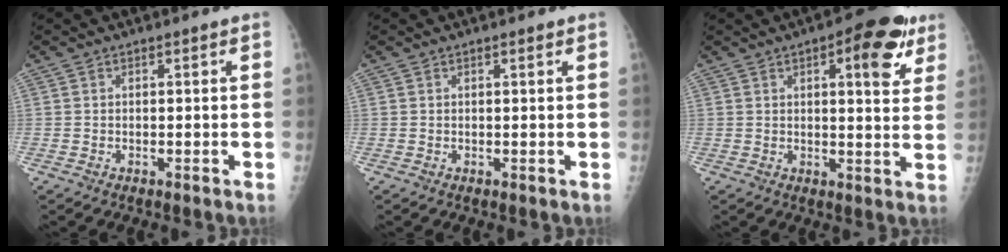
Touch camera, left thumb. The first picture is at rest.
{"total": 0.7, "force": [0.3, 0.2, 0.6], "torque": [-0.009, 0.001, 0.003]}
{"total": 11.4, "force": [5.3, 4.2, 9.2], "torque": [-0.086, -0.011, 0.059]}